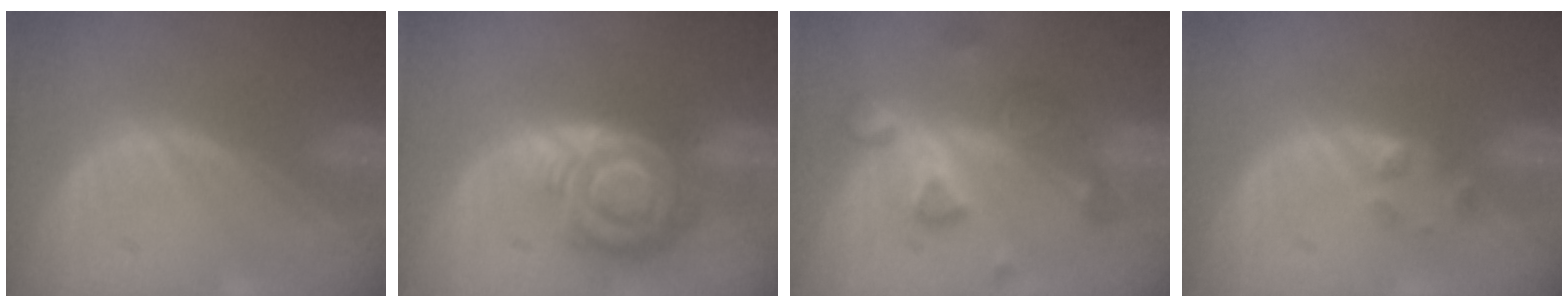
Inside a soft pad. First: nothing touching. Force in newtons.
{"total": 9.1, "press": 9.1, "slide": 0.5}
{"total": 7.7, "press": 6.9, "slide": 3.4}
{"total": 1.9, "press": 1.7, "slide": 0.8}